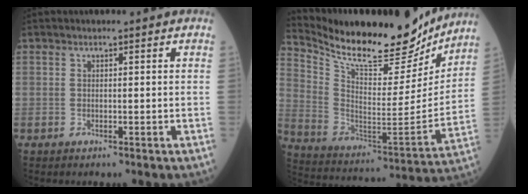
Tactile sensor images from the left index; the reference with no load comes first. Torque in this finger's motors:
{"motor_torque": [1.02, -1.12, 0.29, 0.06]}